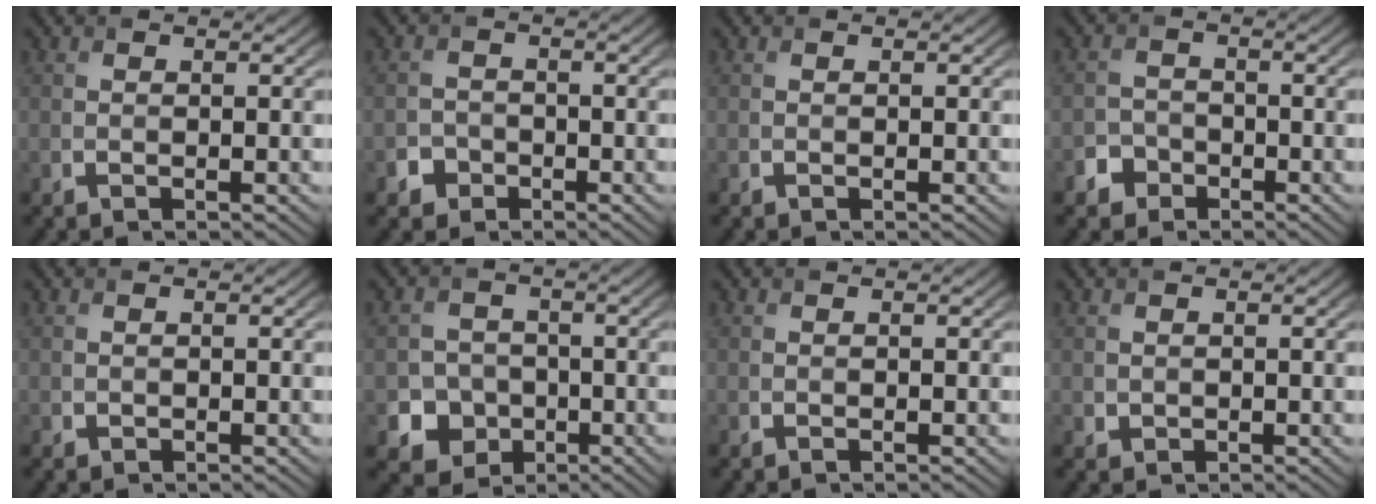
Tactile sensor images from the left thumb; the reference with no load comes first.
{"total": 2.2, "force": [-1.3, 1.7, 0.5], "torque": [-0.004, 0.000, -0.028]}
{"total": 0.0}
{"total": 2.7, "force": [-1.8, 2.0, 0.5], "torque": [-0.007, 0.001, -0.039]}
{"total": 0.0}
{"total": 5.9, "force": [-2.1, 5.2, 1.7], "torque": [-0.030, -0.007, -0.059]}
{"total": 0.0}
{"total": 0.7, "force": [0.3, 0.6, 0.1], "torque": [-0.006, -0.005, 0.010]}